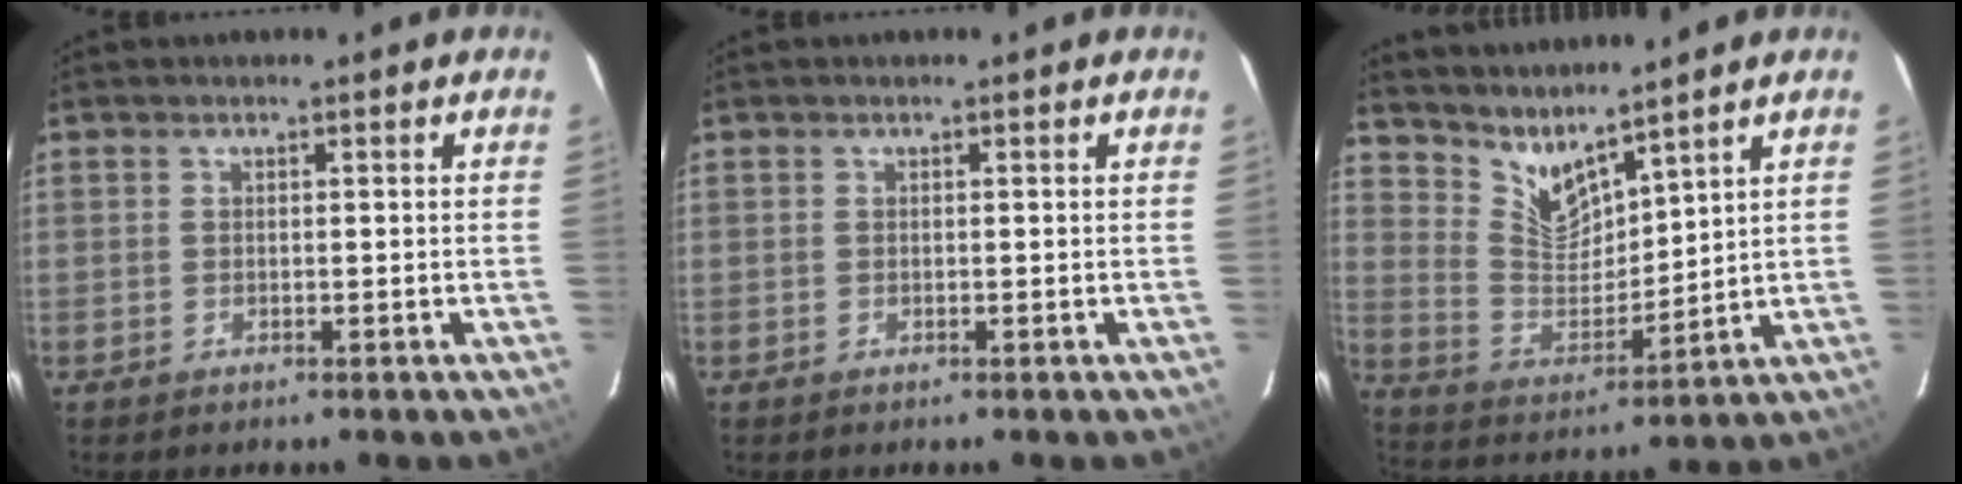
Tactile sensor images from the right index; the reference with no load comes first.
{"total": 0.0}
{"total": 9.0, "force": [8.0, 2.0, 3.7], "torque": [-0.077, -0.015, 0.164]}